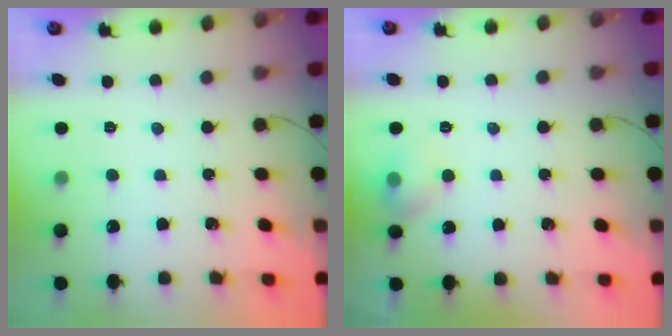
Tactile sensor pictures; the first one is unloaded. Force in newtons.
{"total": 6.3, "press": 6.0, "slide": 1.9}